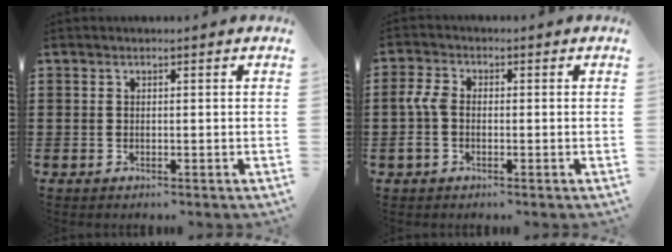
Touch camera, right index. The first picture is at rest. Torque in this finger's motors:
{"motor_torque": [1.36, 0.74, 0.37, 0.05]}